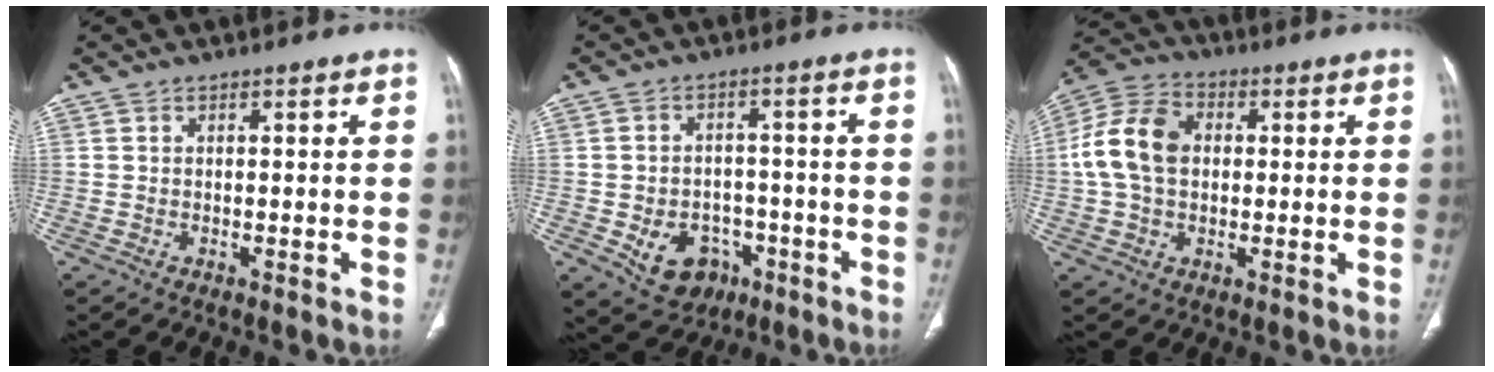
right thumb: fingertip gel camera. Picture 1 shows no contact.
{"total": 9.5, "force": [-3.8, 7.4, 4.5], "torque": [-0.047, 0.030, -0.044]}
{"total": 12.1, "force": [1.0, 8.7, 8.4], "torque": [-0.161, 0.027, 0.012]}